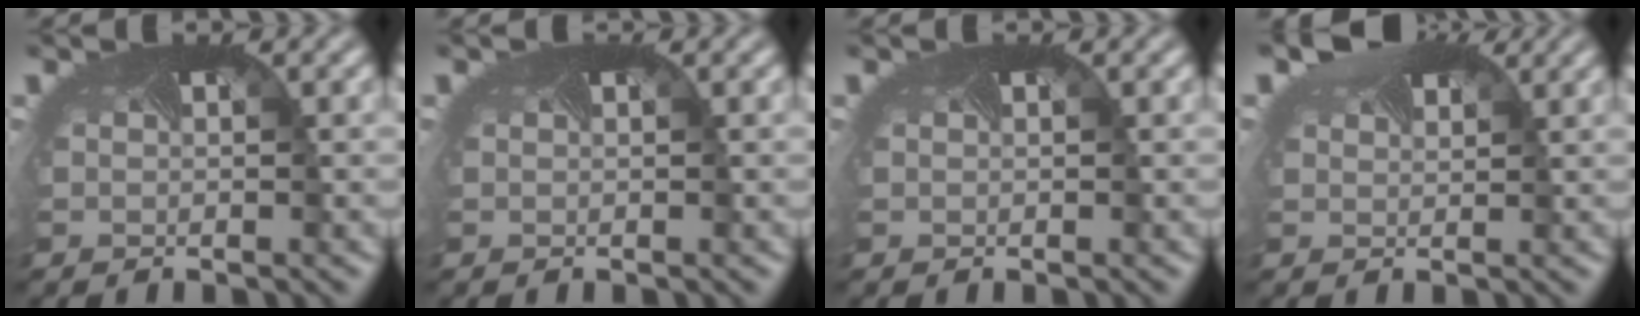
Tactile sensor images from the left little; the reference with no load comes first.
{"total": 0.0}
{"total": 0.0}
{"total": 5.2, "force": [3.8, 2.4, 2.6], "torque": [-0.046, 0.015, 0.053]}